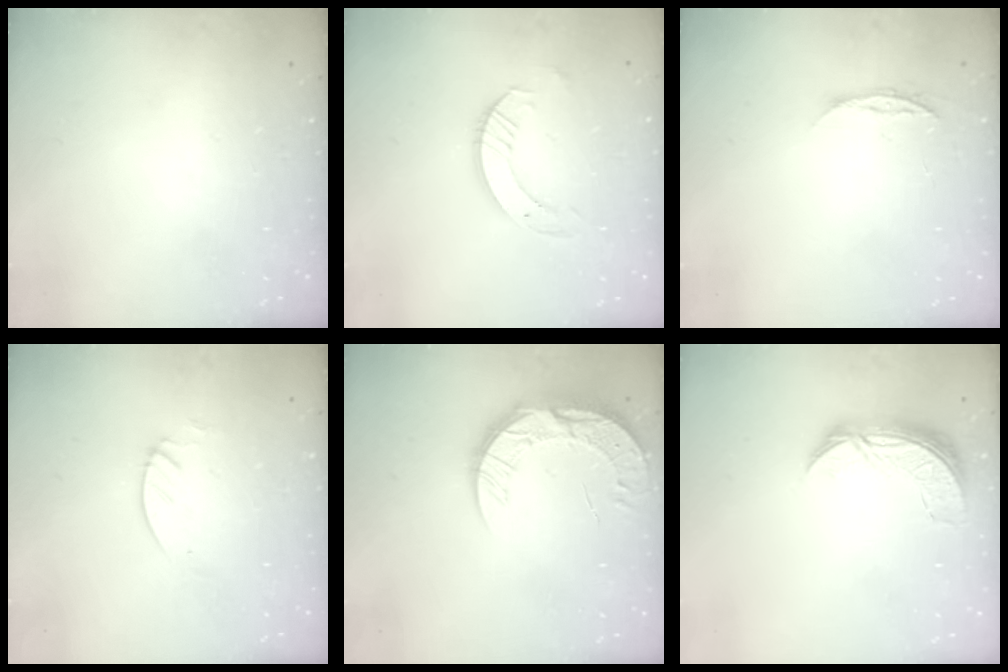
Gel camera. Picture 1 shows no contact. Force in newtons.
{"total": 7.6, "press": 7.5, "slide": 0.5}
{"total": 4.9, "press": 4.9, "slide": 0.6}
{"total": 2.3, "press": 2.3, "slide": 0.2}
{"total": 13.0, "press": 12.9, "slide": 1.0}
{"total": 7.8, "press": 7.8, "slide": 0.5}